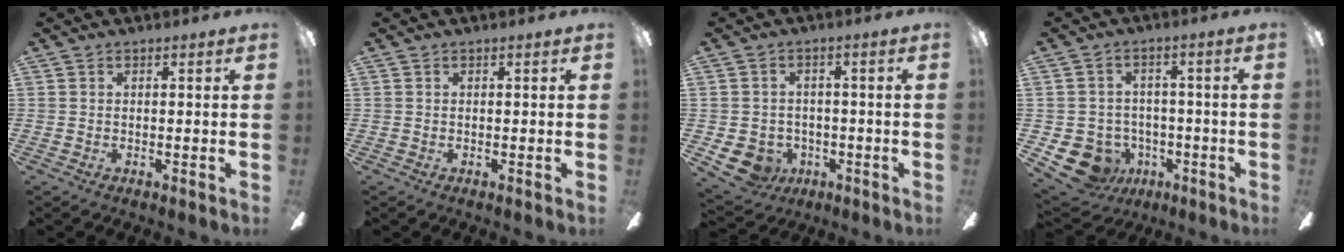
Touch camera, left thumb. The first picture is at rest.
{"total": 0.0}
{"total": 6.1, "force": [-2.6, 5.2, 1.8], "torque": [-0.070, 0.009, -0.048]}
{"total": 9.3, "force": [-4.7, 7.4, 3.2], "torque": [-0.096, 0.030, -0.079]}